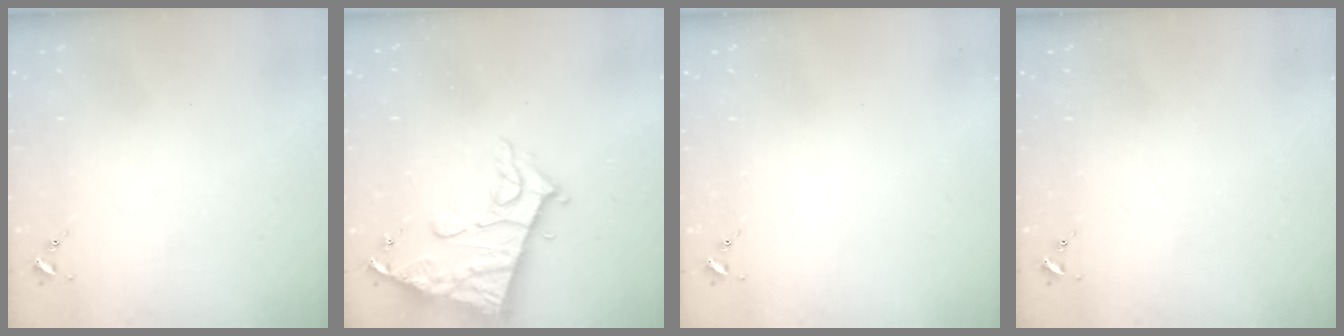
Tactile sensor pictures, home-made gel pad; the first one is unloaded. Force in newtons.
{"total": 14.9, "press": 14.8, "slide": 1.4}
{"total": 0.0}
{"total": 0.0}